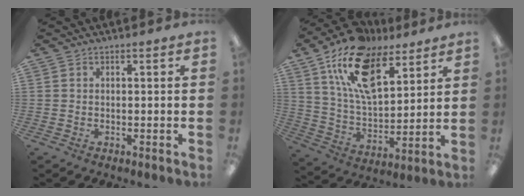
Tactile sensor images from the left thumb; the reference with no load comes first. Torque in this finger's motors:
{"motor_torque": [0.48, 0.45, 1.23, -1.54, 0.54]}